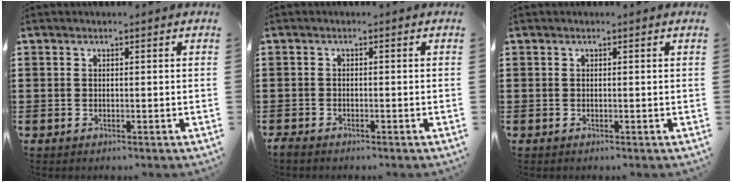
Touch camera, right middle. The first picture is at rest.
{"total": 1.1, "force": [-1.0, 0.3, 0.2], "torque": [-0.007, -0.001, -0.021]}
{"total": 0.0}